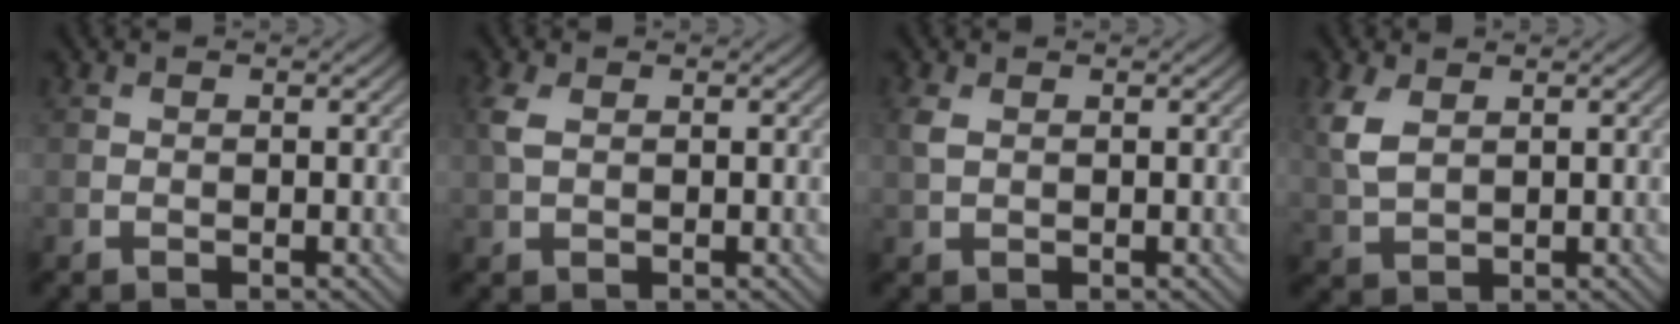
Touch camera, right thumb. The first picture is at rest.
{"total": 2.6, "force": [0.7, 1.5, 2.0], "torque": [-0.061, 0.005, 0.013]}
{"total": 1.8, "force": [0.6, 1.1, 1.3], "torque": [-0.044, 0.003, 0.013]}
{"total": 4.7, "force": [1.7, 2.7, 3.4], "torque": [-0.100, 0.004, 0.035]}